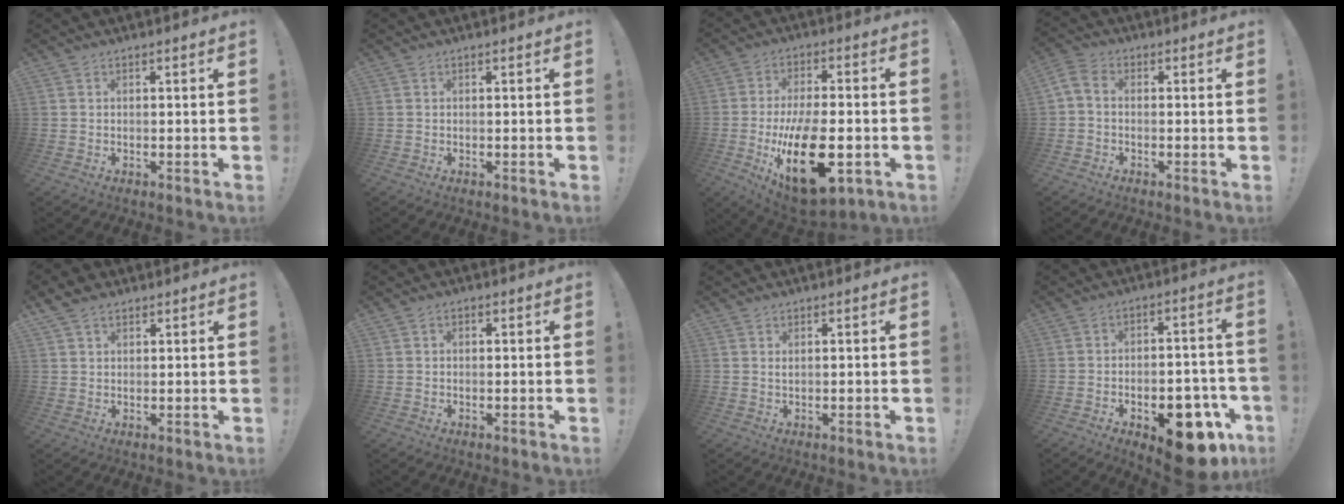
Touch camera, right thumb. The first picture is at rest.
{"total": 0.0}
{"total": 22.6, "force": [-5.5, 10.8, 19.1], "torque": [-0.312, 0.013, -0.074]}
{"total": 3.7, "force": [-0.2, 2.6, 2.6], "torque": [-0.052, 0.002, -0.001]}
{"total": 4.2, "force": [2.8, 2.6, 1.6], "torque": [-0.025, -0.008, 0.054]}
{"total": 1.1, "force": [0.0, 0.9, 0.7], "torque": [-0.011, 0.004, -0.002]}
{"total": 0.9, "force": [0.5, -0.2, 0.7], "torque": [-0.011, -0.001, 0.008]}
{"total": 15.7, "force": [-8.1, 7.7, 11.0], "torque": [-0.110, 0.065, -0.114]}